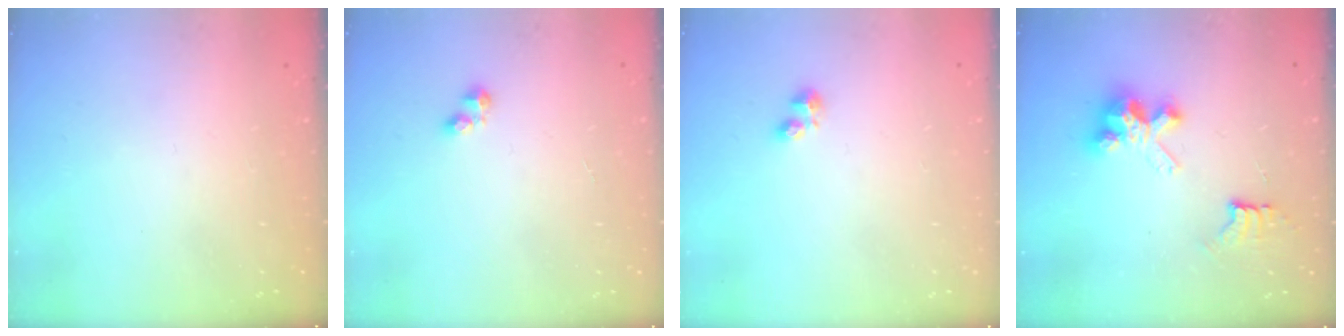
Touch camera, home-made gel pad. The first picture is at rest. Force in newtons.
{"total": 2.7, "press": 2.7, "slide": 0.4}
{"total": 2.7, "press": 2.6, "slide": 0.6}
{"total": 7.6, "press": 7.6, "slide": 0.5}